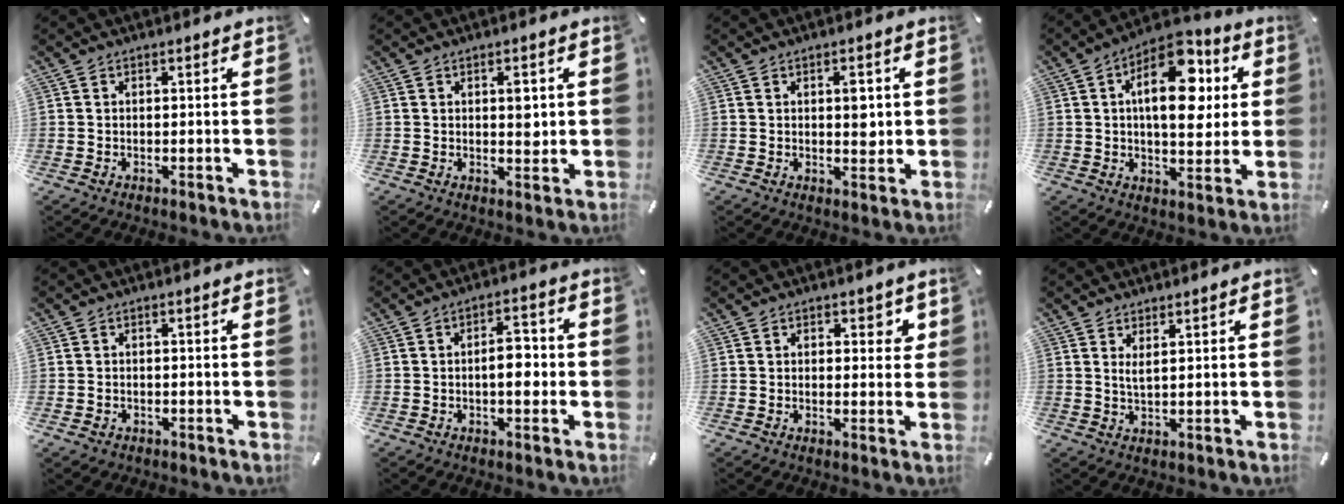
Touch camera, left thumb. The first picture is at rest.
{"total": 4.3, "force": [0.9, 2.4, 3.4], "torque": [-0.039, -0.007, 0.008]}
{"total": 4.7, "force": [0.8, 2.7, 3.8], "torque": [-0.037, -0.009, 0.004]}
{"total": 17.1, "force": [5.0, 9.4, 13.4], "torque": [-0.190, -0.020, 0.081]}
{"total": 1.5, "force": [-0.7, 1.2, 0.5], "torque": [-0.011, 0.004, -0.015]}
{"total": 6.8, "force": [-0.9, 3.5, 5.8], "torque": [-0.085, 0.009, -0.018]}
{"total": 3.0, "force": [1.0, 2.1, 1.9], "torque": [-0.009, -0.003, 0.007]}
{"total": 2.1, "force": [1.4, 0.2, 1.6], "torque": [-0.034, -0.001, 0.024]}